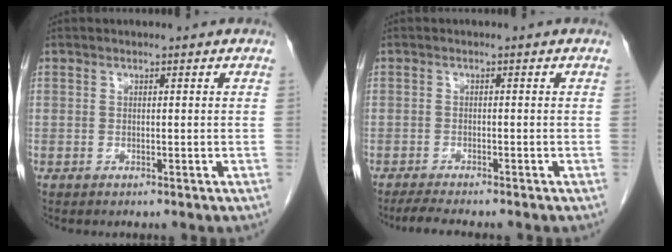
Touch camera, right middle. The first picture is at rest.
{"total": 4.6, "force": [-4.0, 0.3, 2.3], "torque": [-0.039, -0.014, -0.061]}